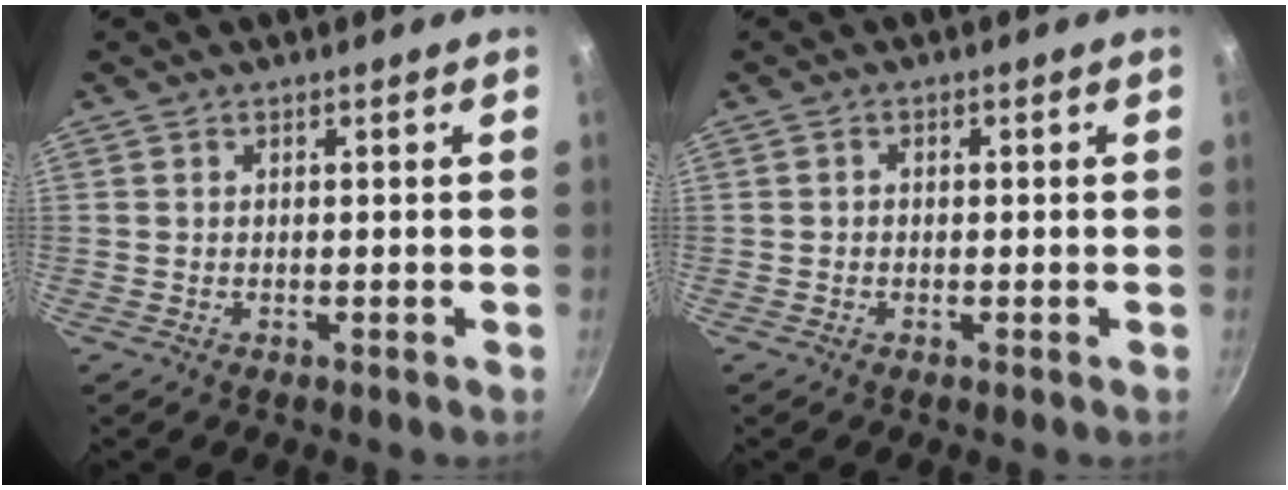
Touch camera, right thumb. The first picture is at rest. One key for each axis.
{"total": 0.6, "fx": -0.1, "fy": 0.5, "fz": 0.3, "tx": 0.000, "ty": 0.002, "tz": -0.006}